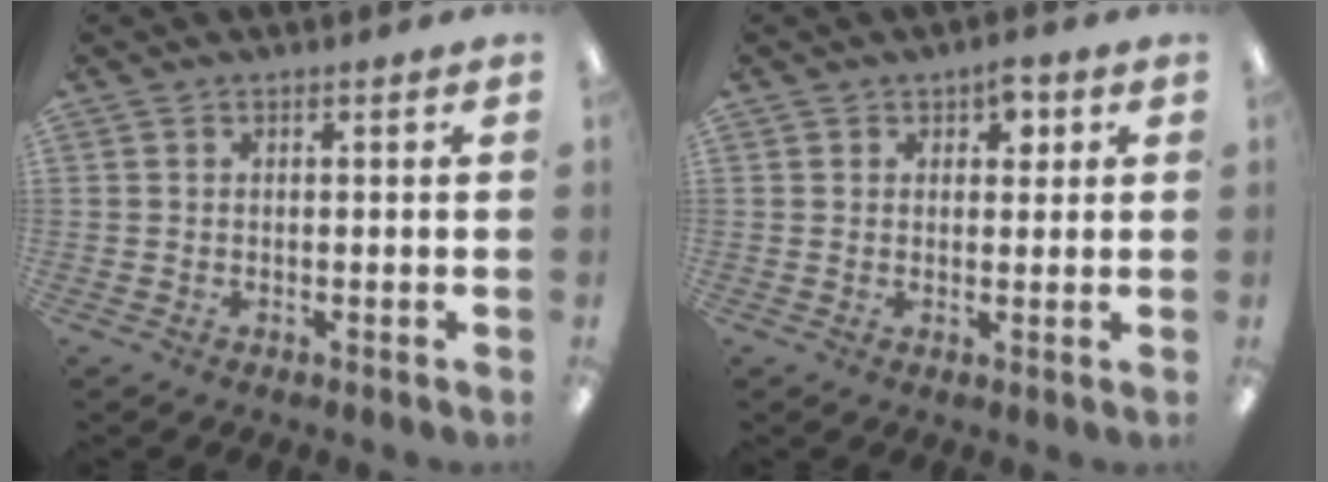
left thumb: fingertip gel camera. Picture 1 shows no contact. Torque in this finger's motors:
{"motor_torque": [0.02, 0.22, -0.32, 0.11, 0.00]}